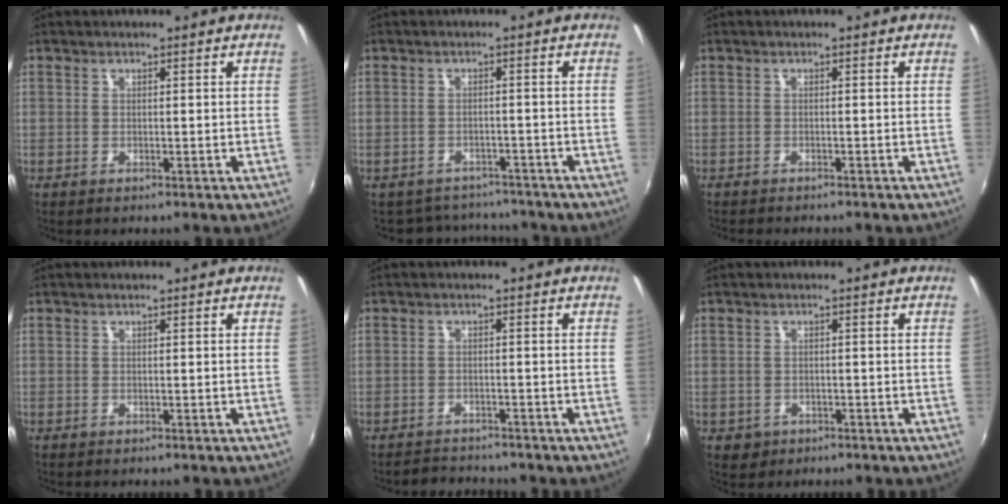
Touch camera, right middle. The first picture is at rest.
{"total": 7.9, "force": [-7.2, 3.1, 1.2], "torque": [-0.035, 0.005, -0.098]}
{"total": 2.3, "force": [-2.2, 0.4, 0.7], "torque": [-0.022, -0.014, -0.037]}
{"total": 0.0}
{"total": 3.6, "force": [-3.4, 1.0, 0.1], "torque": [-0.016, -0.002, -0.058]}
{"total": 2.6, "force": [-1.0, 2.3, 0.8], "torque": [-0.021, -0.004, -0.010]}